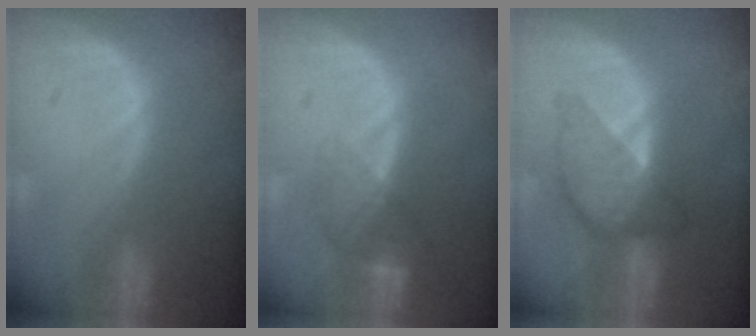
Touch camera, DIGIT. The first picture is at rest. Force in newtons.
{"total": 4.2, "press": 3.7, "slide": 1.9}
{"total": 6.4, "press": 6.4, "slide": 0.3}